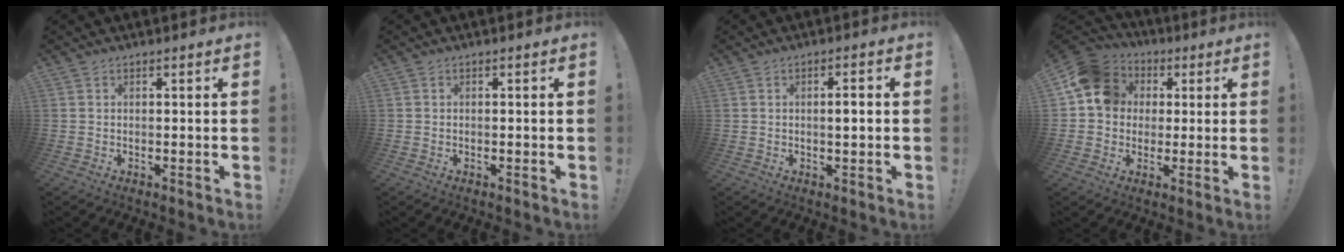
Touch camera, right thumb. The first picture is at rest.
{"total": 0.0}
{"total": 2.5, "force": [0.0, 0.3, 2.5], "torque": [-0.035, -0.003, -0.005]}
{"total": 13.6, "force": [3.2, 11.6, 6.3], "torque": [-0.089, -0.002, 0.066]}